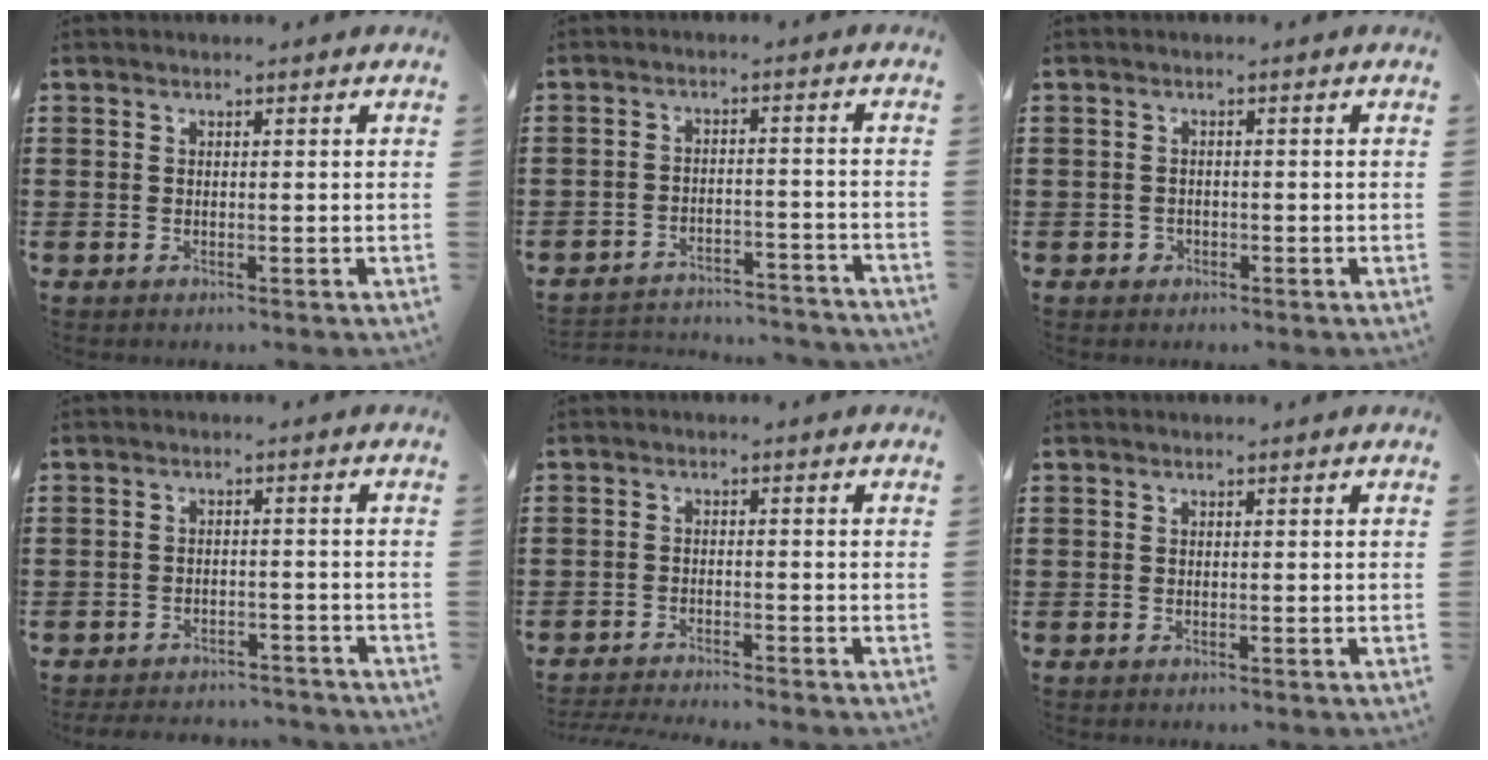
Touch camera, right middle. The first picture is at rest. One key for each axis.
{"total": 3.4, "fx": -3.4, "fy": 0.1, "fz": 0.4, "tx": -0.010, "ty": 0.004, "tz": -0.073}
{"total": 0.7, "fx": -0.3, "fy": 0.7, "fz": 0.1, "tx": -0.005, "ty": 0.002, "tz": -0.009}
{"total": 2.8, "fx": -2.8, "fy": 0.3, "fz": -0.1, "tx": -0.005, "ty": 0.001, "tz": -0.060}
{"total": 2.2, "fx": -2.2, "fy": -0.2, "fz": 0.2, "tx": -0.005, "ty": -0.002, "tz": -0.046}
{"total": 0.0}